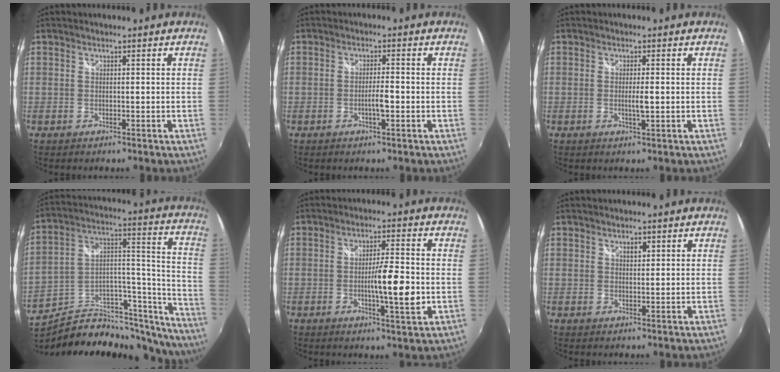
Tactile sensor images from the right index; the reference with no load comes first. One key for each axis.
{"total": 3.3, "fx": -1.2, "fy": 0.3, "fz": 3.1, "tx": -0.056, "ty": -0.001, "tz": -0.022}
{"total": 2.2, "fx": -0.2, "fy": 0.1, "fz": 2.2, "tx": -0.040, "ty": -0.005, "tz": -0.004}
{"total": 26.7, "fx": -22.1, "fy": 10.9, "fz": 10.4, "tx": -0.115, "ty": 0.066, "tz": -0.326}
{"total": 7.8, "fx": -1.5, "fy": 0.7, "fz": 7.6, "tx": -0.125, "ty": -0.009, "tz": -0.023}
{"total": 1.3, "fx": 0.7, "fy": 0.7, "fz": 0.8, "tx": -0.011, "ty": 0.003, "tz": 0.012}